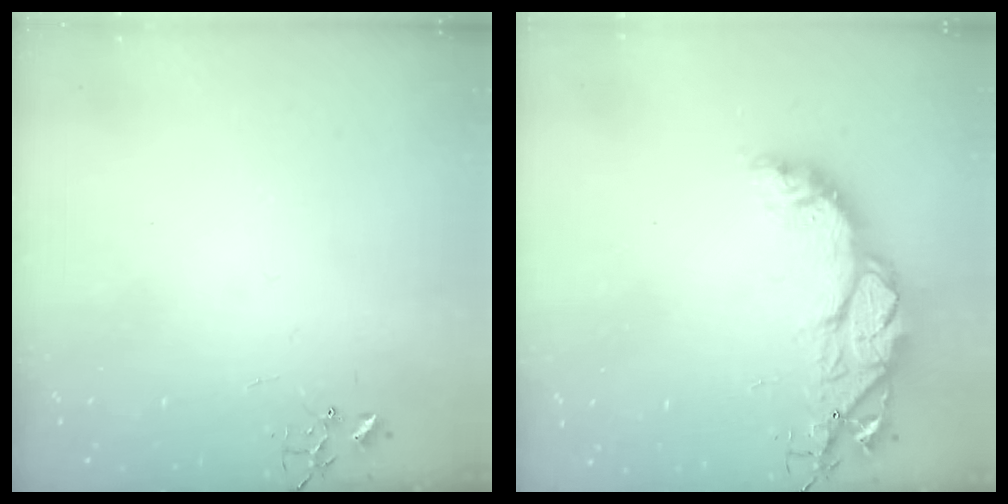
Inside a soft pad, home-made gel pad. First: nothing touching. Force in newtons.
{"total": 15.3, "press": 15.3, "slide": 1.1}